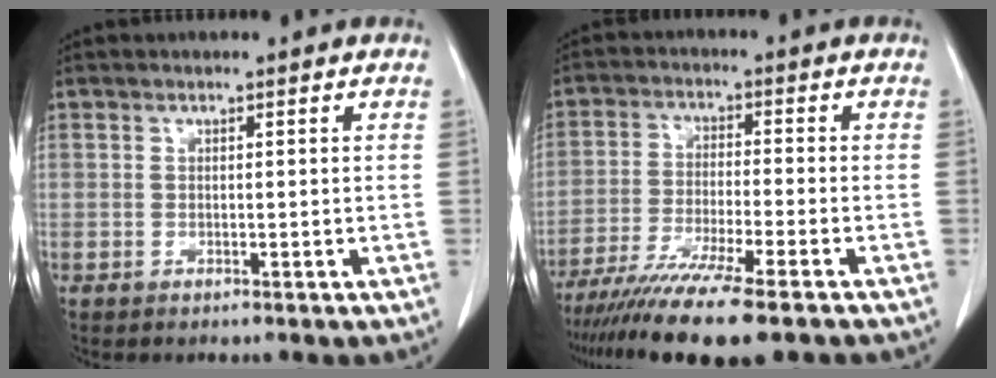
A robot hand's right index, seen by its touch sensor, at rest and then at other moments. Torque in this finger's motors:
{"motor_torque": [1.09, -1.05, 0.87, 0.21]}